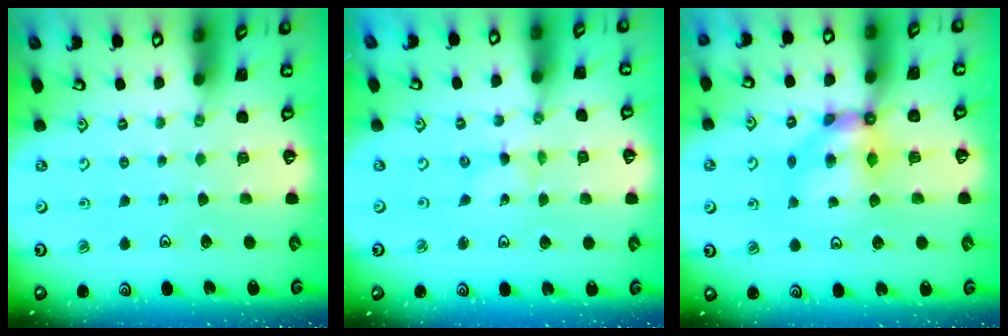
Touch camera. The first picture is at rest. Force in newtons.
{"total": 0.0}
{"total": 6.9, "press": 6.8, "slide": 0.5}